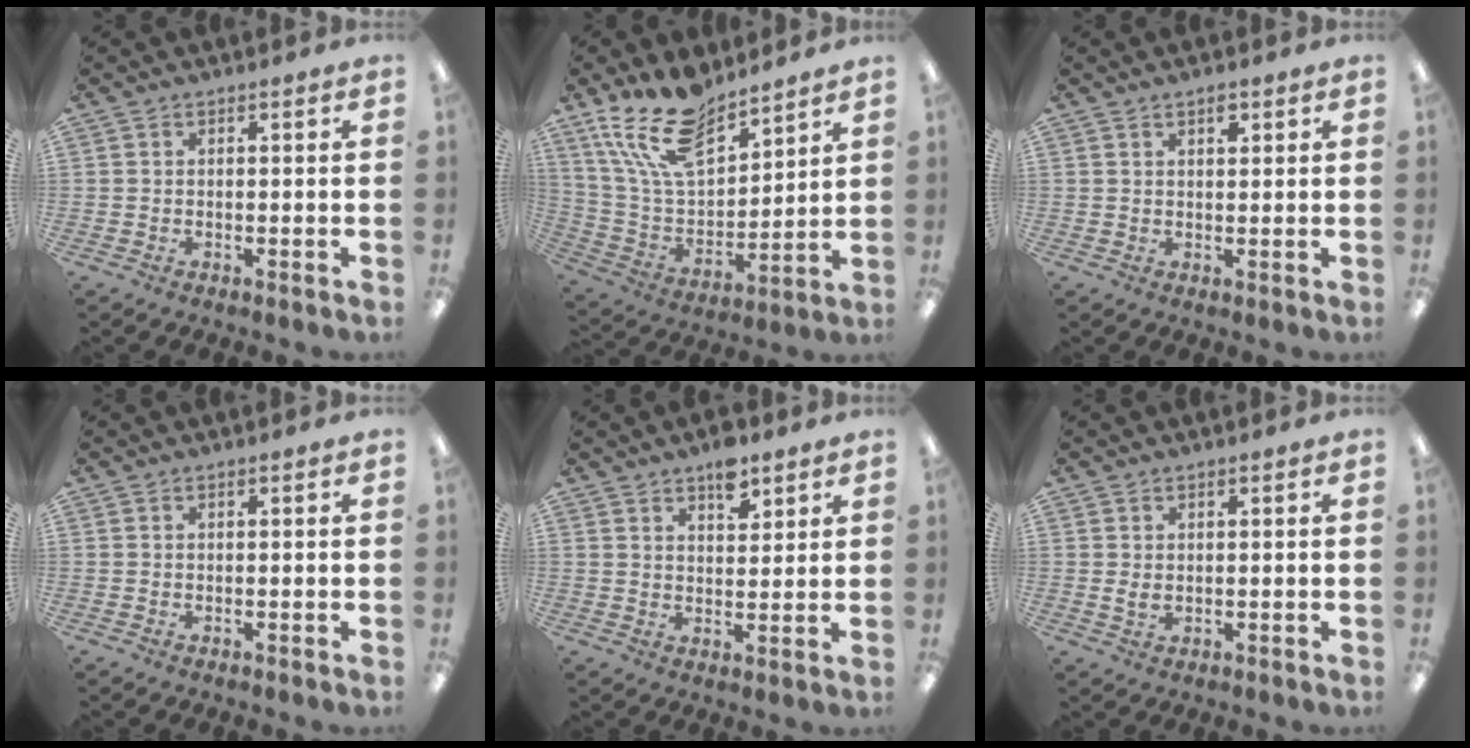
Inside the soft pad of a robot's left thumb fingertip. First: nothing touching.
{"total": 20.4, "force": [14.9, 9.1, 10.5], "torque": [-0.222, -0.085, 0.273]}
{"total": 2.4, "force": [1.6, 1.1, 1.3], "torque": [-0.012, -0.005, 0.025]}
{"total": 0.0}
{"total": 6.3, "force": [4.5, 3.1, 3.1], "torque": [-0.031, -0.025, 0.075]}
{"total": 2.1, "force": [0.4, 1.2, 1.6], "torque": [-0.023, -0.001, 0.005]}